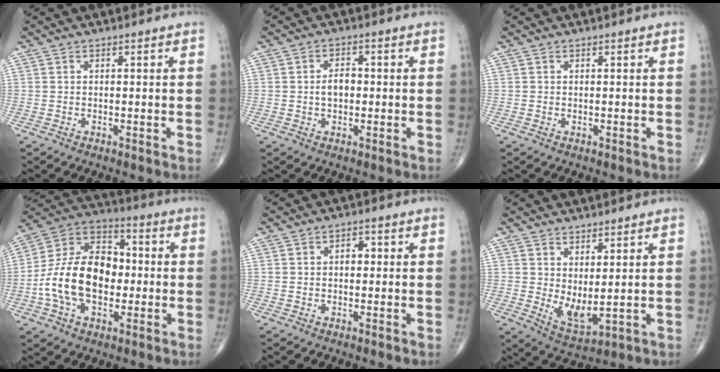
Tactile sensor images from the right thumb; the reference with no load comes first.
{"total": 3.8, "force": [-0.2, 2.4, 2.8], "torque": [-0.039, 0.010, -0.007]}
{"total": 0.0}
{"total": 18.8, "force": [-2.3, 12.3, 14.1], "torque": [-0.236, 0.035, -0.043]}
{"total": 1.9, "force": [0.2, 1.3, 1.4], "torque": [-0.013, 0.009, 0.001]}
{"total": 6.3, "force": [1.0, 2.6, 5.7], "torque": [-0.091, -0.027, 0.032]}